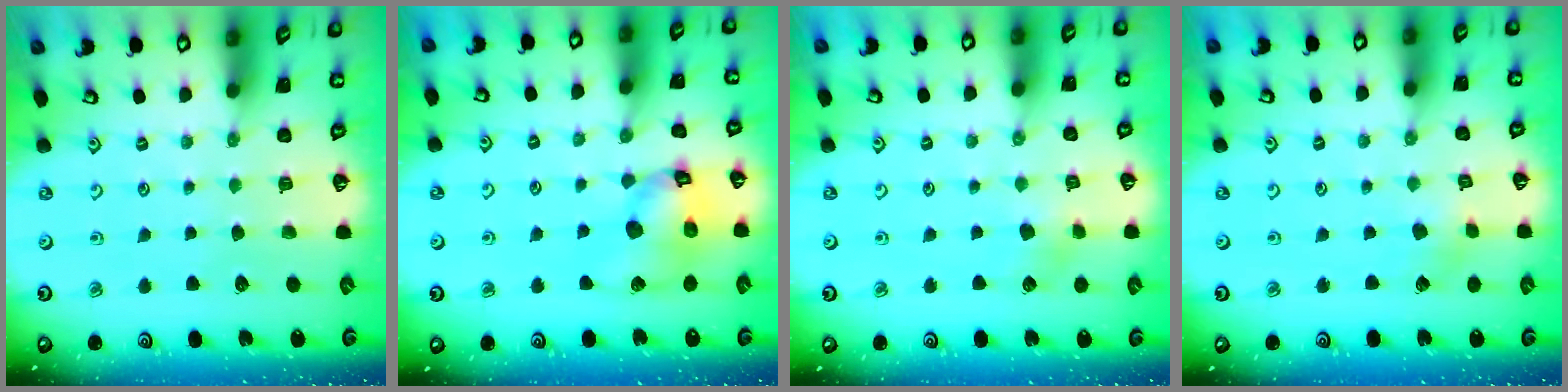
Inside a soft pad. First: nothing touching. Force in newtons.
{"total": 14.4, "press": 14.3, "slide": 1.6}
{"total": 6.1, "press": 6.1, "slide": 0.3}
{"total": 3.1, "press": 3.1, "slide": 0.4}